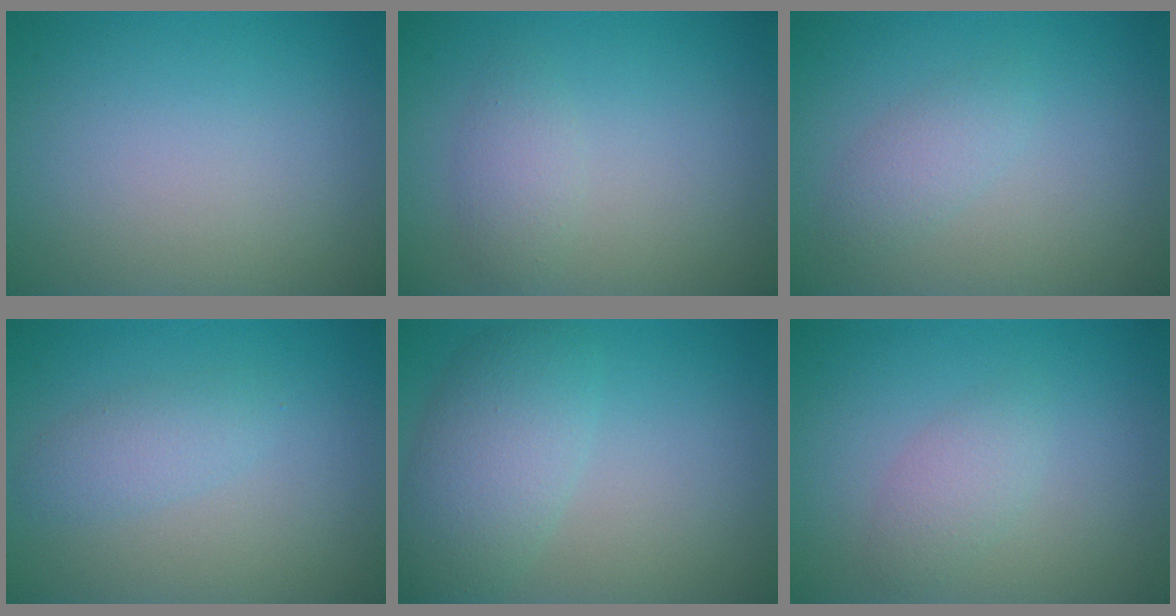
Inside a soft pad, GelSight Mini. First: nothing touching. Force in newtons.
{"total": 1.8, "press": 1.8, "slide": 0.2}
{"total": 1.8, "press": 1.8, "slide": 0.1}
{"total": 2.0, "press": 2.0, "slide": 0.1}
{"total": 5.0, "press": 5.0, "slide": 0.4}
{"total": 1.8, "press": 1.8, "slide": 0.1}